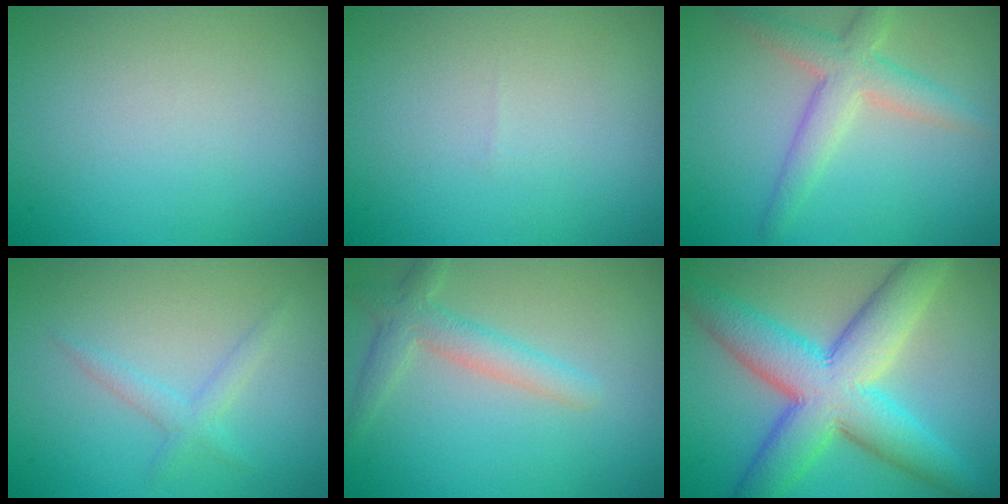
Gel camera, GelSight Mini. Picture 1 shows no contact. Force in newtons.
{"total": 0.0}
{"total": 3.8, "press": 3.8, "slide": 0.2}
{"total": 1.6, "press": 1.6, "slide": 0.1}
{"total": 2.8, "press": 2.8, "slide": 0.3}
{"total": 10.0, "press": 10.0, "slide": 0.3}